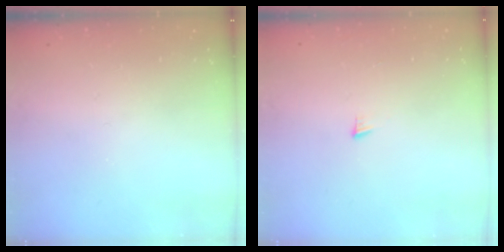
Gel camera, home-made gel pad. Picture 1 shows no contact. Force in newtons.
{"total": 5.2, "press": 5.2, "slide": 0.3}